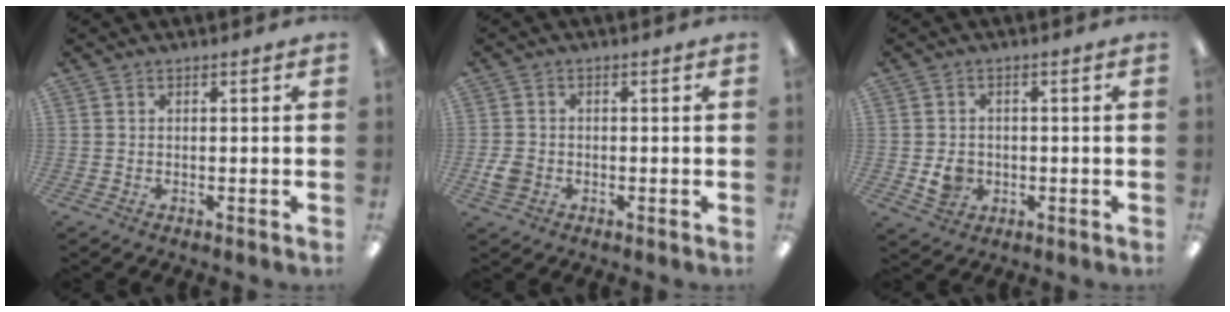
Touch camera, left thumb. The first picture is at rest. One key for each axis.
{"total": 3.6, "fx": -1.0, "fy": 2.9, "fz": 1.7, "tx": -0.025, "ty": 0.002, "tz": -0.020}
{"total": 4.5, "fx": -0.7, "fy": 4.0, "fz": 1.9, "tx": -0.010, "ty": 0.000, "tz": -0.013}